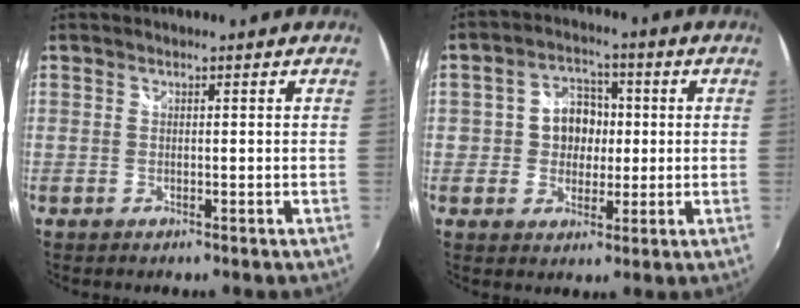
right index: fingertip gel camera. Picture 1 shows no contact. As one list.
[{"total": 7.4, "force": [0.2, 6.5, 3.6], "torque": [-0.066, 0.024, 0.006]}]